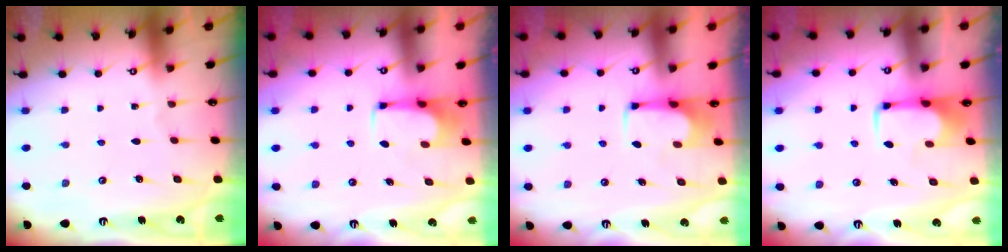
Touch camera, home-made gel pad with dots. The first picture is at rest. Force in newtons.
{"total": 0.0}
{"total": 3.7, "press": 3.6, "slide": 0.7}
{"total": 2.0, "press": 2.0, "slide": 0.4}